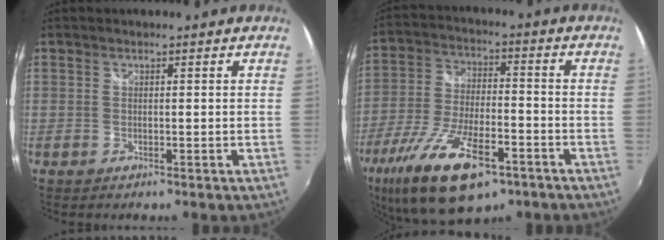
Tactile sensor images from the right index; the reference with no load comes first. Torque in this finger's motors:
{"motor_torque": [1.76, -0.38, 0.90, 0.11]}